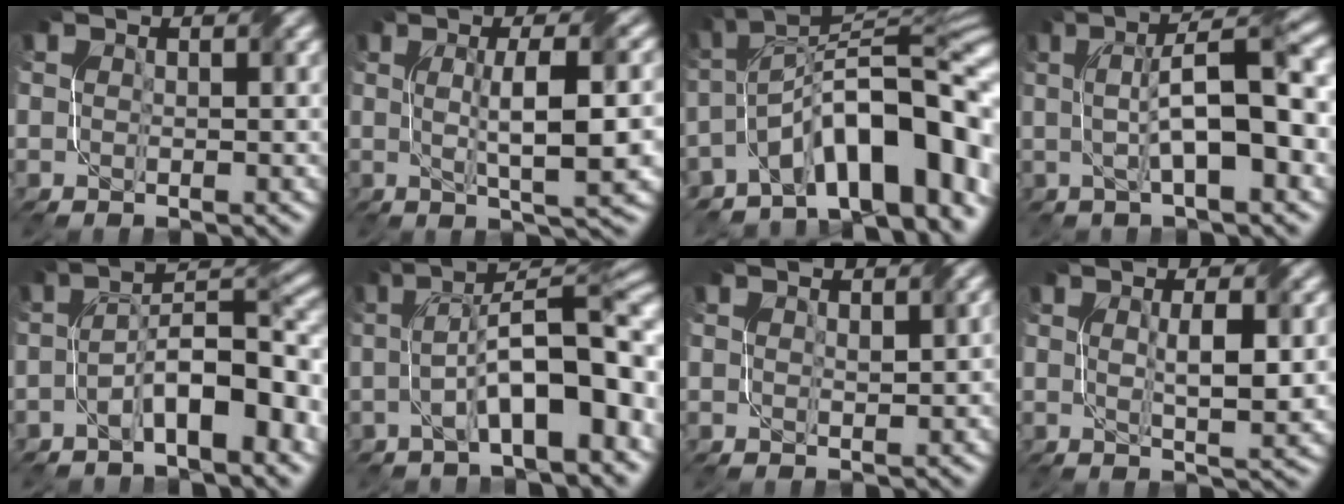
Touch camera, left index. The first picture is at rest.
{"total": 7.7, "force": [0.2, 1.8, 7.5], "torque": [-0.101, 0.008, 0.005]}
{"total": 13.0, "force": [-5.6, 4.8, 10.7], "torque": [-0.146, 0.022, -0.086]}
{"total": 8.3, "force": [0.5, 2.1, 8.0], "torque": [-0.119, 0.012, 0.007]}
{"total": 8.0, "force": [-3.2, 2.4, 6.9], "torque": [-0.105, 0.020, -0.059]}
{"total": 10.5, "force": [-1.8, 3.4, 9.7], "torque": [-0.145, 0.015, -0.029]}
{"total": 0.7, "force": [0.3, 0.2, 0.6], "torque": [-0.007, 0.001, 0.011]}
{"total": 3.9, "force": [0.3, 0.8, 3.8], "torque": [-0.065, -0.001, 0.011]}